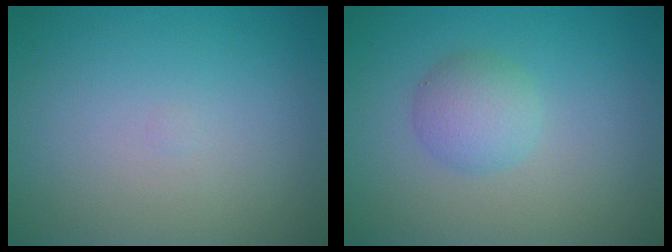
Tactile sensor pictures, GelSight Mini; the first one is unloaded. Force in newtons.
{"total": 2.6, "press": 2.6, "slide": 0.1}